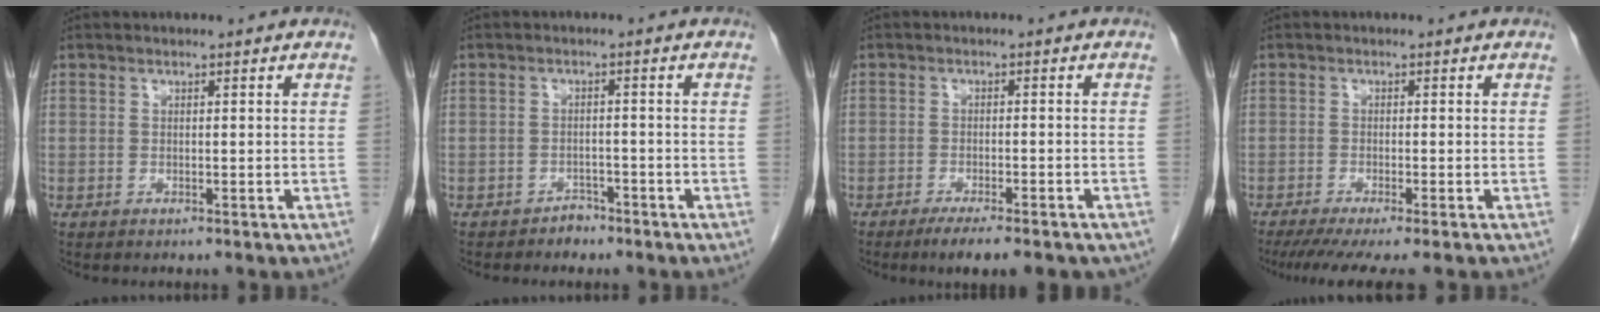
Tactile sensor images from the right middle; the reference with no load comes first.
{"total": 2.0, "force": [-1.6, 1.1, 0.2], "torque": [-0.005, 0.005, -0.026]}
{"total": 8.4, "force": [-6.4, 1.9, 5.1], "torque": [-0.057, -0.009, -0.084]}
{"total": 7.9, "force": [-6.5, 0.0, 4.6], "torque": [-0.056, -0.019, -0.100]}